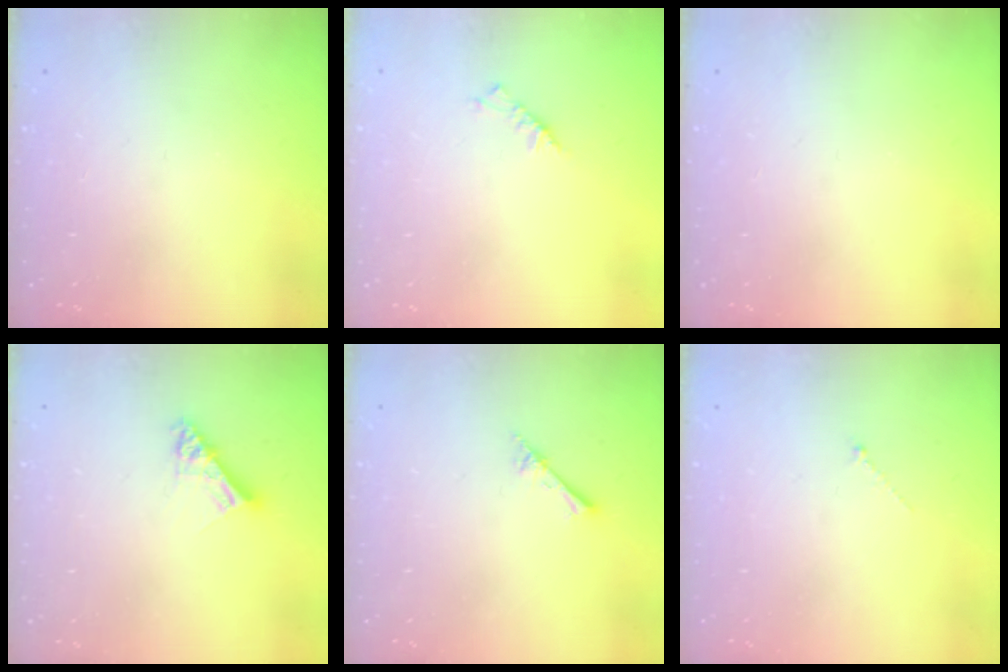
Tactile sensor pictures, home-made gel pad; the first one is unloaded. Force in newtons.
{"total": 3.7, "press": 3.7, "slide": 0.8}
{"total": 0.0}
{"total": 9.0, "press": 8.9, "slide": 0.8}
{"total": 2.4, "press": 2.4, "slide": 0.3}
{"total": 0.0}